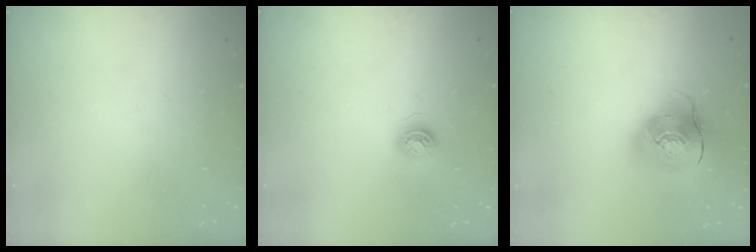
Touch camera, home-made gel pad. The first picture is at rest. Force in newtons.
{"total": 4.5, "press": 4.5, "slide": 0.6}
{"total": 13.0, "press": 12.8, "slide": 2.4}